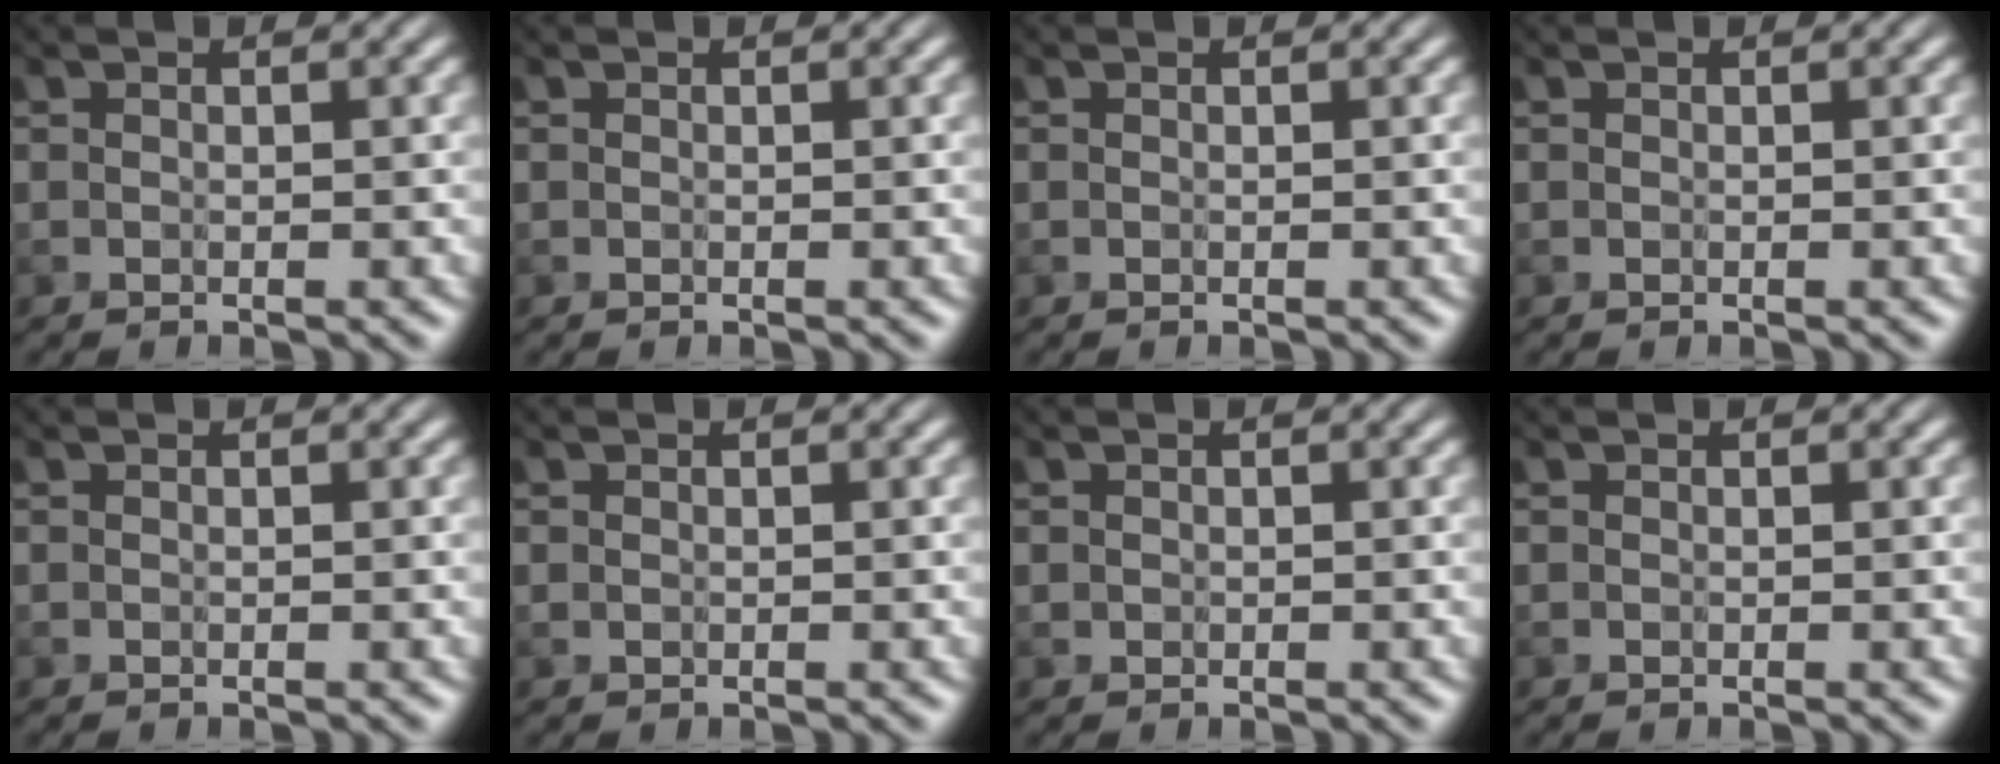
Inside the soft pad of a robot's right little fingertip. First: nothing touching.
{"total": 0.0}
{"total": 0.0}
{"total": 0.0}
{"total": 0.0}
{"total": 0.5, "force": [0.5, 0.2, -0.1], "torque": [0.005, -0.001, 0.010]}
{"total": 0.6, "force": [0.3, 0.3, -0.4], "torque": [0.009, 0.001, 0.006]}
{"total": 0.0}